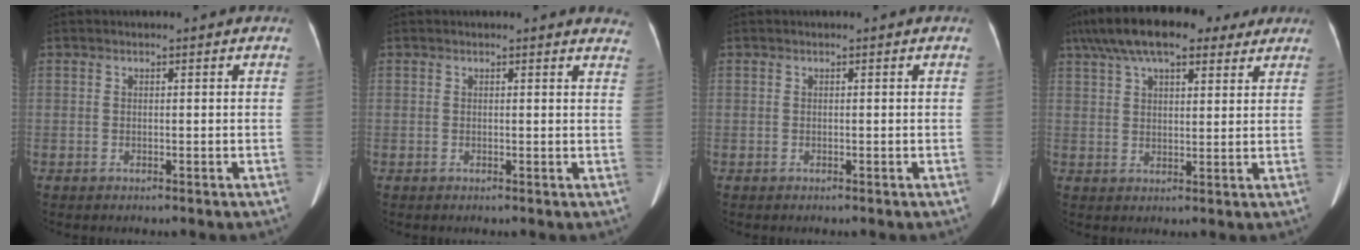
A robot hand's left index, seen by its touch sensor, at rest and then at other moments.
{"total": 5.2, "force": [5.0, 1.1, 0.5], "torque": [0.018, -0.019, 0.021]}
{"total": 0.0}
{"total": 16.7, "force": [12.0, 5.6, 10.2], "torque": [-0.189, 0.069, 0.188]}